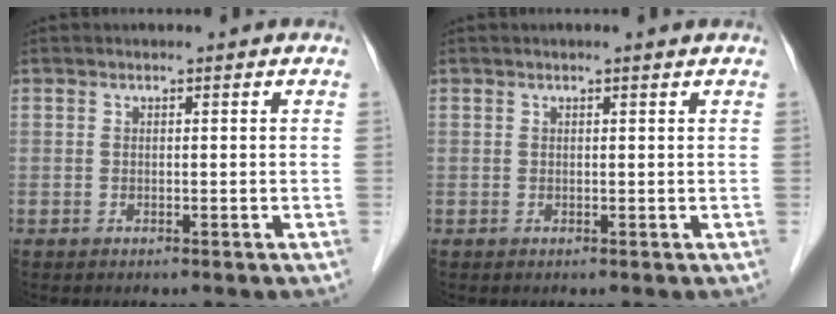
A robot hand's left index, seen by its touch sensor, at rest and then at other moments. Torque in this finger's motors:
{"motor_torque": [0.44, -0.34, -0.01, 0.01]}